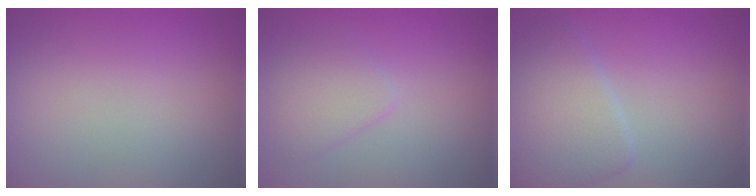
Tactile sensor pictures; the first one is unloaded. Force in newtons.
{"total": 2.3, "press": 2.3, "slide": 0.0}
{"total": 4.6, "press": 4.6, "slide": 0.2}